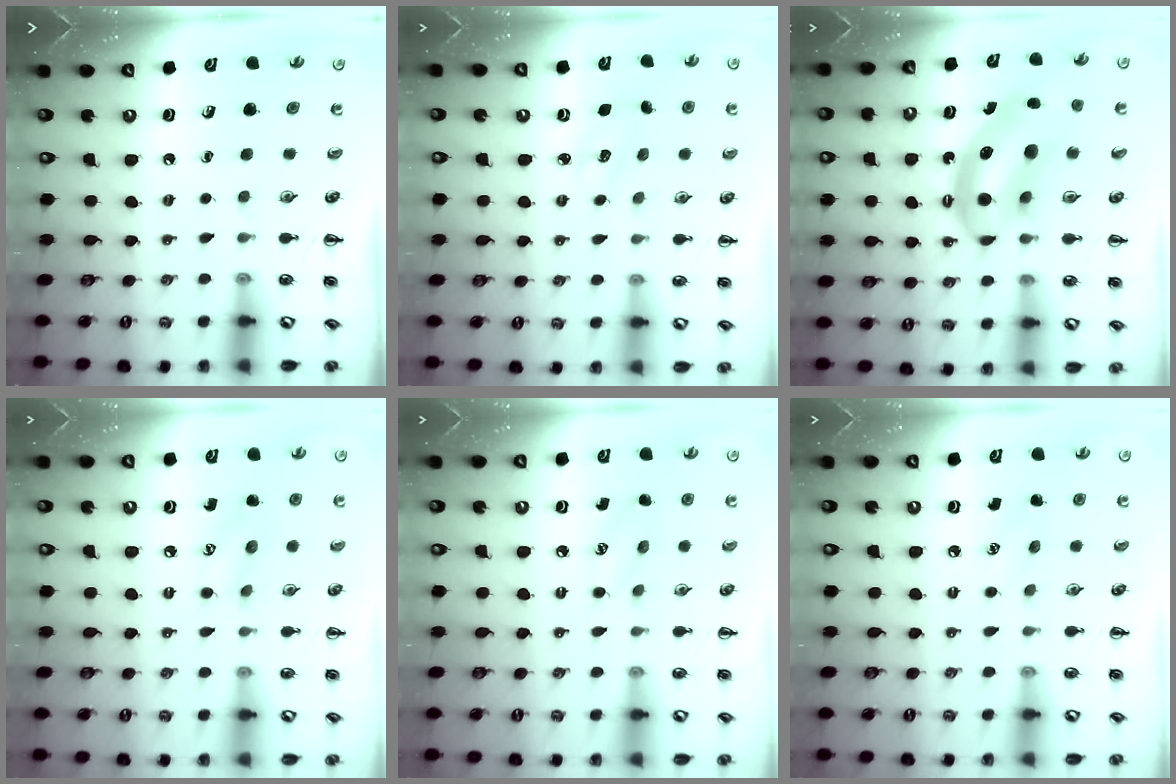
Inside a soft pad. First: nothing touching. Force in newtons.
{"total": 4.0, "press": 3.9, "slide": 1.1}
{"total": 12.6, "press": 12.1, "slide": 3.4}
{"total": 8.7, "press": 8.7, "slide": 1.0}
{"total": 8.1, "press": 7.9, "slide": 1.8}
{"total": 6.8, "press": 6.5, "slide": 1.7}